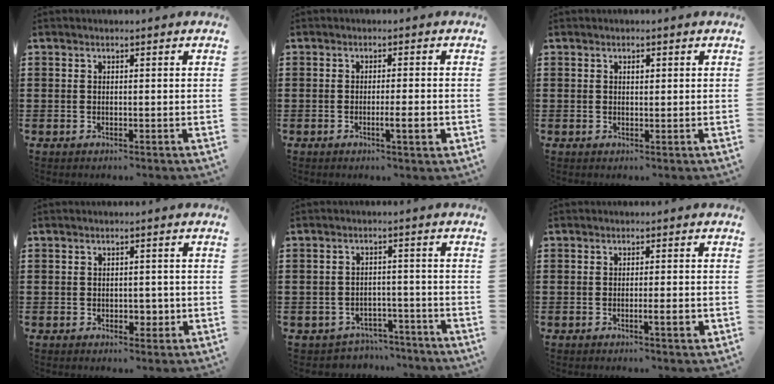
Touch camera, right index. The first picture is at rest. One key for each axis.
{"total": 3.8, "fx": -1.3, "fy": 0.2, "fz": 3.6, "tx": -0.058, "ty": -0.008, "tz": -0.021}
{"total": 0.8, "fx": 0.3, "fy": 0.4, "fz": 0.6, "tx": -0.013, "ty": 0.003, "tz": 0.005}
{"total": 2.8, "fx": -0.5, "fy": 1.6, "fz": 2.3, "tx": -0.042, "ty": 0.001, "tz": -0.010}
{"total": 3.0, "fx": -2.9, "fy": 0.8, "fz": 0.0, "tx": -0.008, "ty": 0.003, "tz": -0.061}
{"total": 3.0, "fx": -1.0, "fy": 0.2, "fz": 2.8, "tx": -0.045, "ty": -0.006, "tz": -0.016}